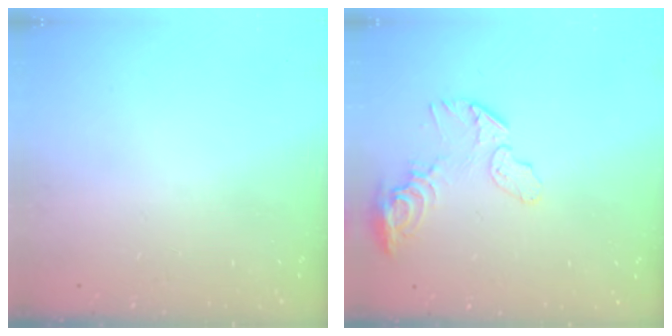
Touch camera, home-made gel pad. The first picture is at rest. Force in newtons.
{"total": 10.3, "press": 10.2, "slide": 1.1}